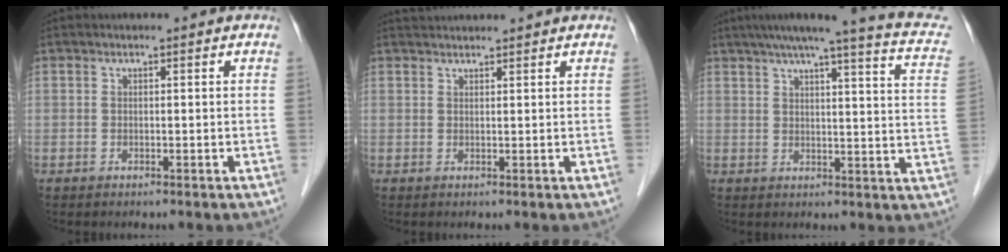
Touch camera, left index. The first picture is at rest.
{"total": 3.1, "force": [3.0, 0.1, 0.5], "torque": [-0.008, 0.033, 0.053]}
{"total": 17.4, "force": [13.2, 1.5, 11.3], "torque": [-0.158, 0.007, 0.146]}